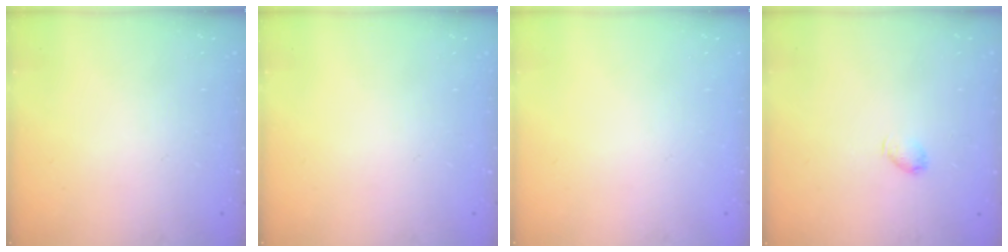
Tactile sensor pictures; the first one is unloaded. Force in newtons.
{"total": 0.0}
{"total": 0.0}
{"total": 3.2, "press": 3.1, "slide": 0.6}